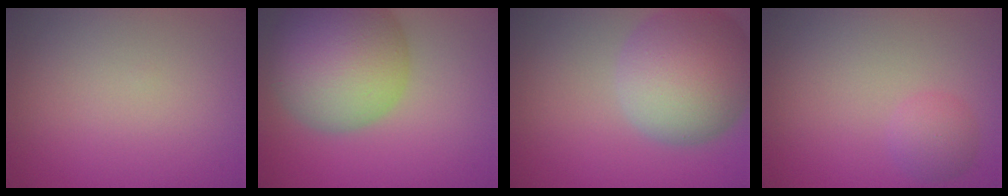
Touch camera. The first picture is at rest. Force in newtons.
{"total": 11.4, "press": 11.3, "slide": 0.5}
{"total": 9.8, "press": 9.8, "slide": 0.6}
{"total": 1.8, "press": 1.8, "slide": 0.1}